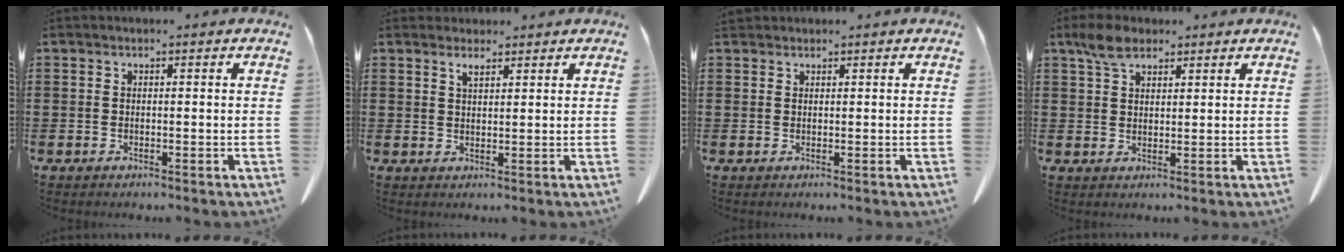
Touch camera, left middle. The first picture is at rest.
{"total": 2.0, "force": [1.7, 0.5, 1.0], "torque": [-0.014, -0.003, 0.031]}
{"total": 0.8, "force": [0.8, 0.2, 0.1], "torque": [-0.005, -0.001, 0.017]}
{"total": 4.3, "force": [2.8, 2.2, 2.3], "torque": [-0.055, 0.008, 0.053]}